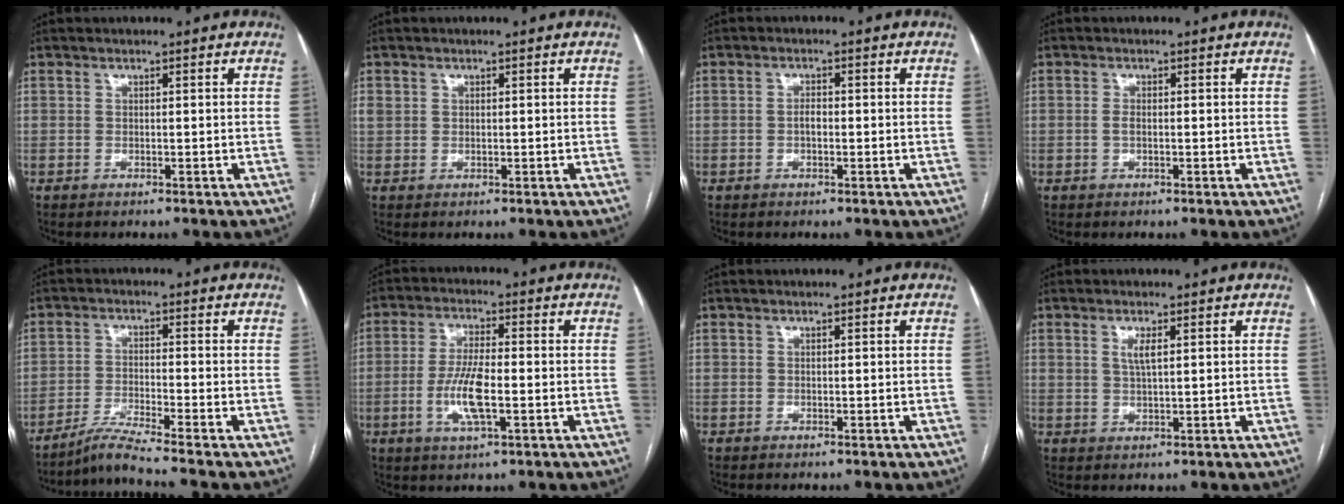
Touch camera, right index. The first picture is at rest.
{"total": 1.3, "force": [0.4, 1.1, 0.6], "torque": [-0.018, 0.014, 0.012]}
{"total": 1.5, "force": [-0.3, 0.7, 1.3], "torque": [-0.023, 0.004, -0.005]}
{"total": 1.0, "force": [-0.1, 0.4, 0.9], "torque": [-0.021, 0.002, -0.001]}
{"total": 5.8, "force": [-5.0, -2.2, 2.1], "torque": [-0.042, -0.027, -0.096]}
{"total": 7.6, "force": [-1.9, 1.5, 7.2], "torque": [-0.147, -0.003, -0.036]}
{"total": 0.0}
{"total": 2.3, "force": [0.9, 0.4, 2.1], "torque": [-0.045, -0.001, 0.019]}